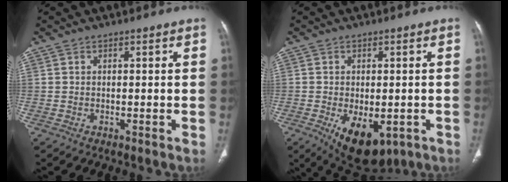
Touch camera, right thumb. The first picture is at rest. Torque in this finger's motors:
{"motor_torque": [-0.20, 0.38, -0.01, 0.00, 0.25]}